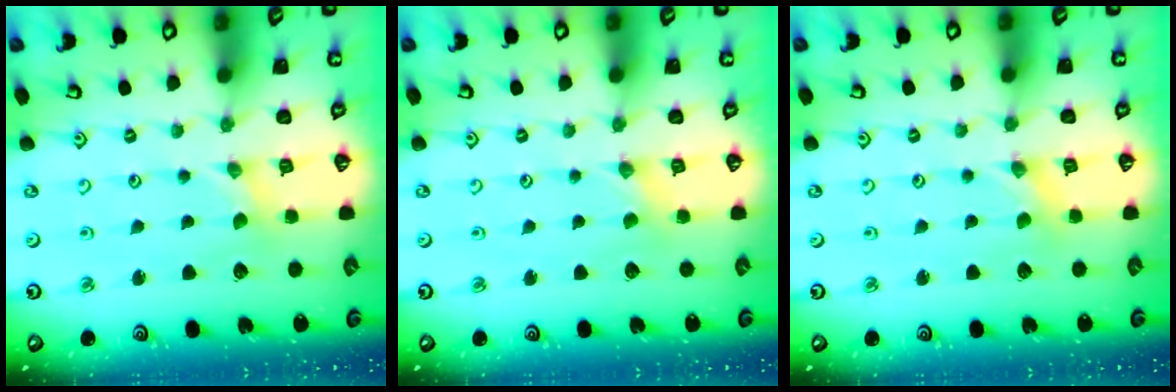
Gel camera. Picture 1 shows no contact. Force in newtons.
{"total": 1.8, "press": 1.8, "slide": 0.3}
{"total": 1.1, "press": 1.1, "slide": 0.2}